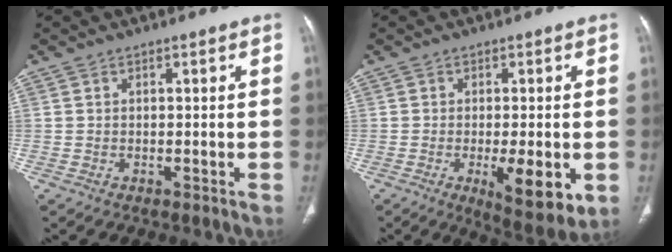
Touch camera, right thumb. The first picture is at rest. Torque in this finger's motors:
{"motor_torque": [1.34, 1.53, -0.11, 0.00, 0.32]}